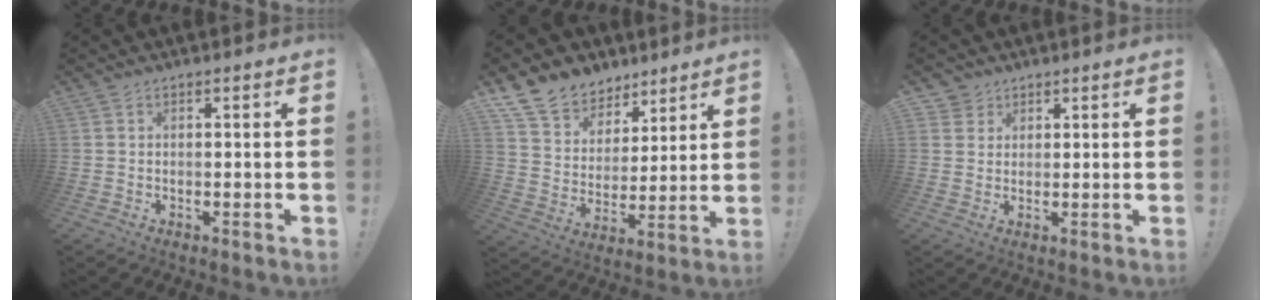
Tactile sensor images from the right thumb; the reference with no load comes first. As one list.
[{"total": 12.2, "force": [9.1, 7.7, 2.7], "torque": [-0.056, -0.067, 0.177]}, {"total": 3.3, "force": [2.1, 2.5, 0.1], "torque": [-0.003, -0.010, 0.039]}]